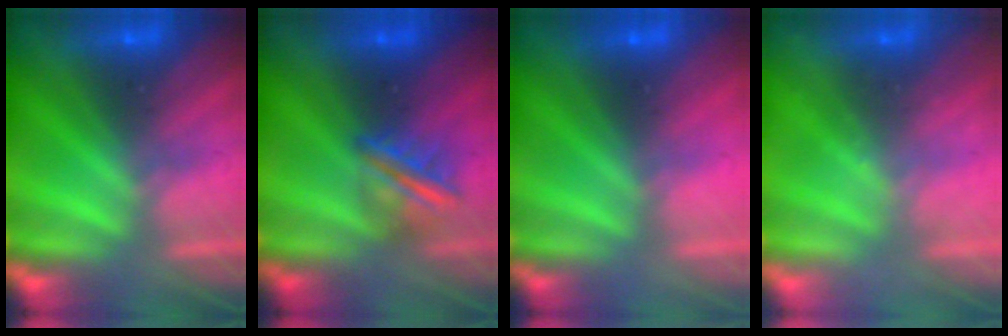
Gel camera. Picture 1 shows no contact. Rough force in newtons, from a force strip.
{"total": 2.9}
{"total": 3.4}
{"total": 2.4}